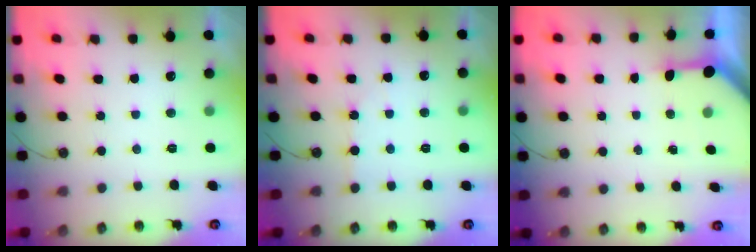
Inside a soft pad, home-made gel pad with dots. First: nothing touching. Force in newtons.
{"total": 3.3, "press": 3.3, "slide": 0.5}
{"total": 3.4, "press": 3.4, "slide": 0.4}